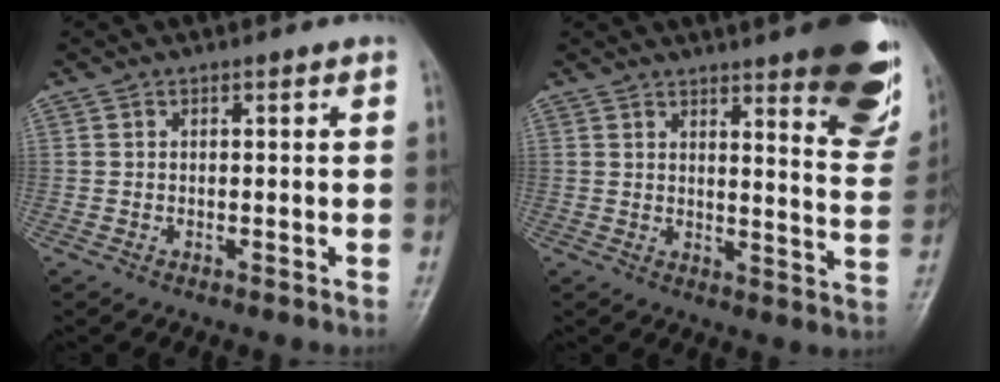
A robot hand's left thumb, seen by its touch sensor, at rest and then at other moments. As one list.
[{"total": 18.4, "force": [11.8, 4.0, 13.6], "torque": [-0.140, -0.069, 0.141]}]